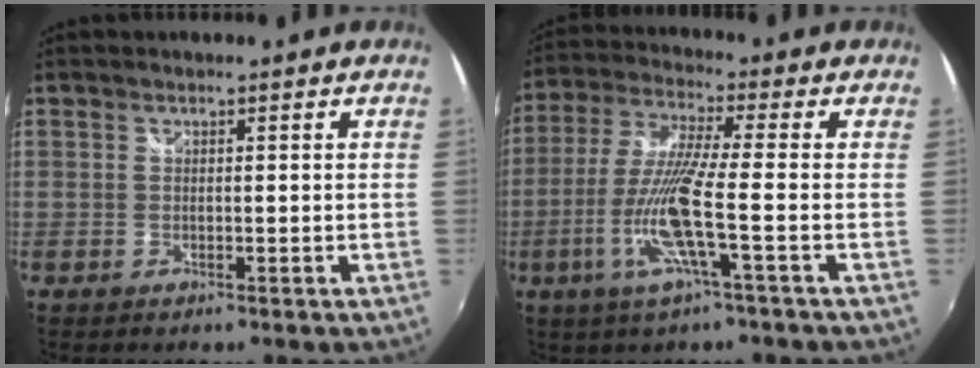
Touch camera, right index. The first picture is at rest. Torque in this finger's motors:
{"motor_torque": [1.62, 0.52, 0.48, 0.15]}